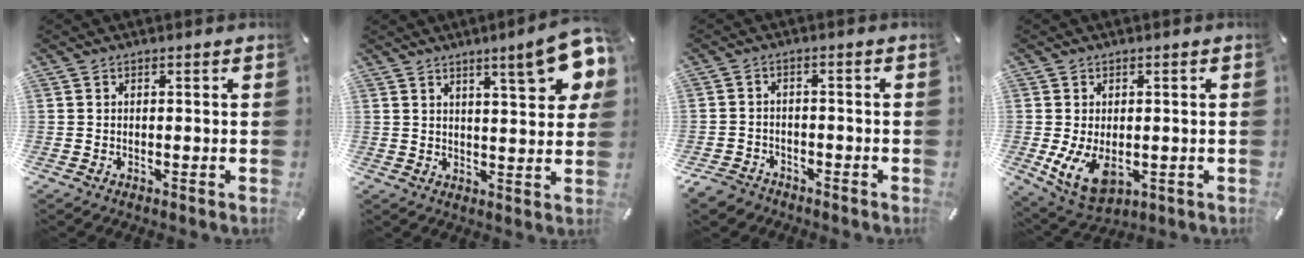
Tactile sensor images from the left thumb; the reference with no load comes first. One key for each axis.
{"total": 13.1, "fx": 7.3, "fy": 3.2, "fz": 10.4, "tx": -0.135, "ty": -0.042, "tz": 0.113}
{"total": 4.5, "fx": -3.6, "fy": 2.5, "fz": 1.1, "tx": -0.034, "ty": 0.014, "tz": -0.074}
{"total": 8.8, "fx": -1.2, "fy": 5.6, "fz": 6.6, "tx": -0.132, "ty": -0.008, "tz": -0.019}